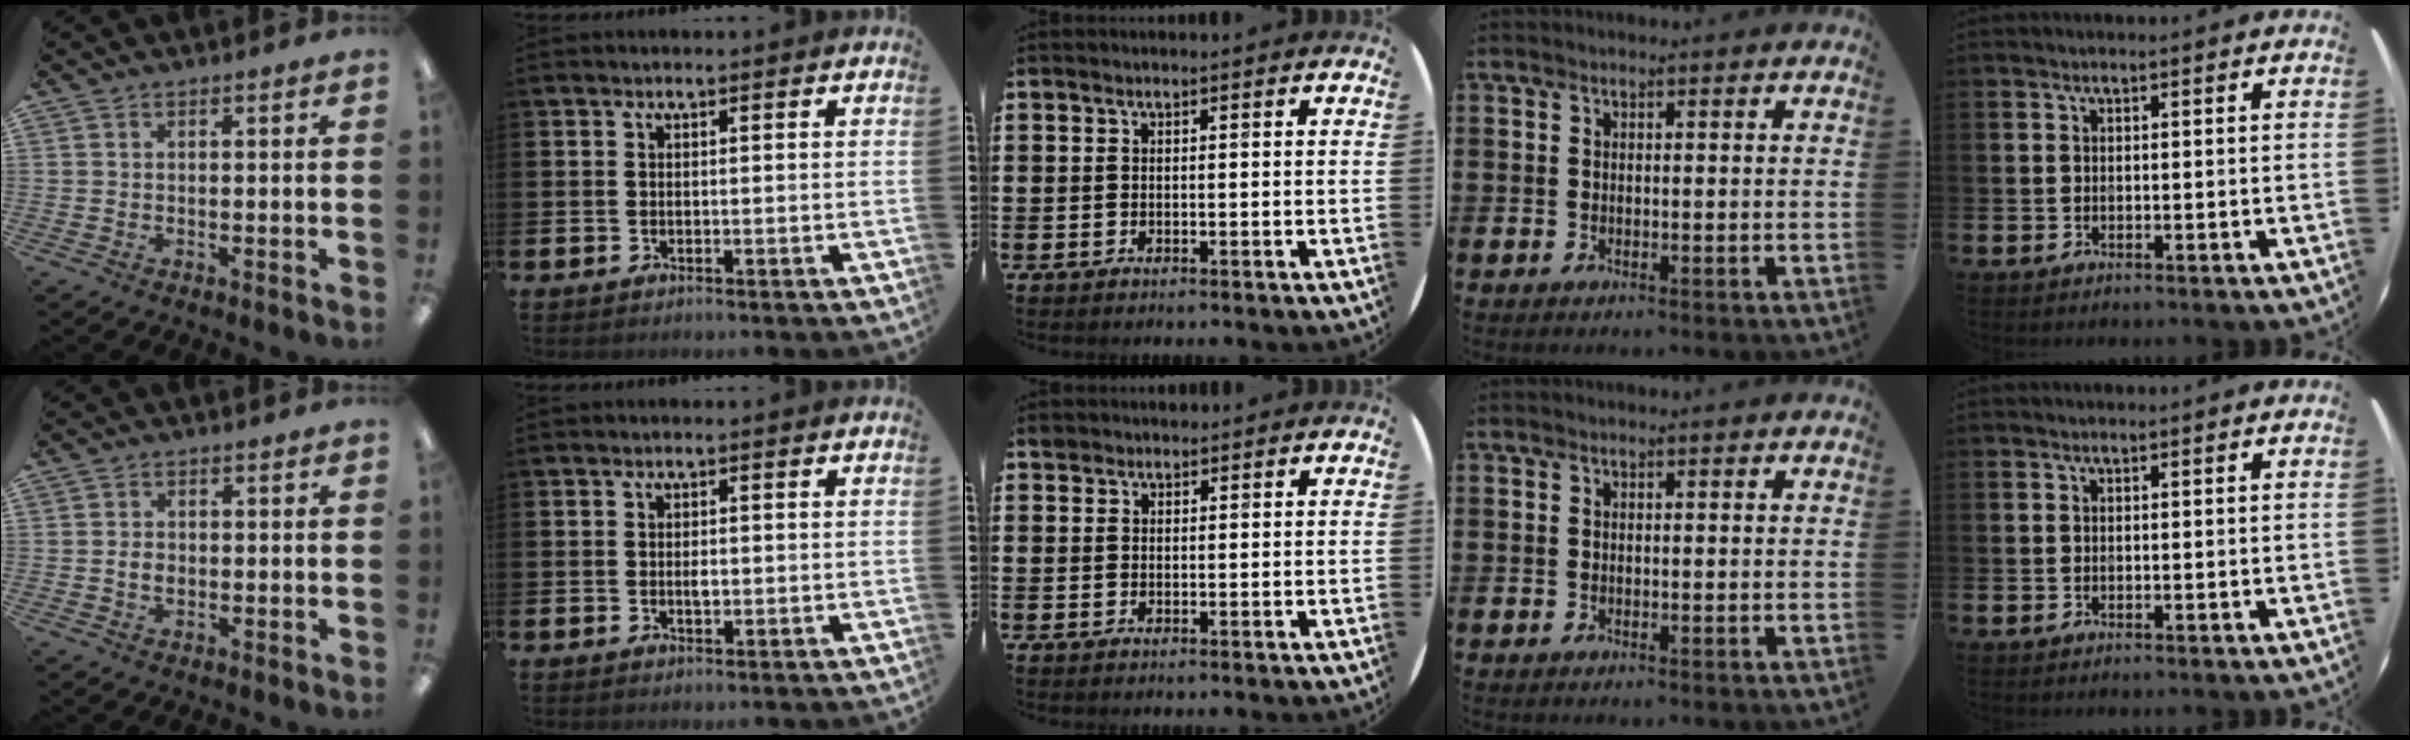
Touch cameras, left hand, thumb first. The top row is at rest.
{"thumb": {"total": 1.9, "force": [-0.1, 1.5, 1.2], "torque": [-0.021, 0.005, -0.003]}, "index": {"total": 1.2, "force": [0.0, 0.6, 1.1], "torque": [-0.007, -0.003, -0.005]}, "middle": {"total": 1.3, "force": [1.2, 0.6, 0.0], "torque": [0.006, 0.000, 0.021]}}